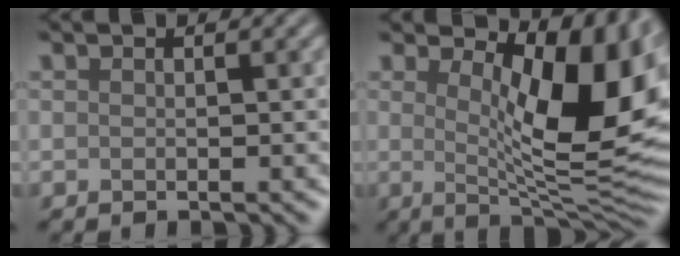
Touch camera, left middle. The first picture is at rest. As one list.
[{"total": 12.0, "force": [2.9, 4.2, 10.8], "torque": [-0.147, -0.008, 0.048]}]